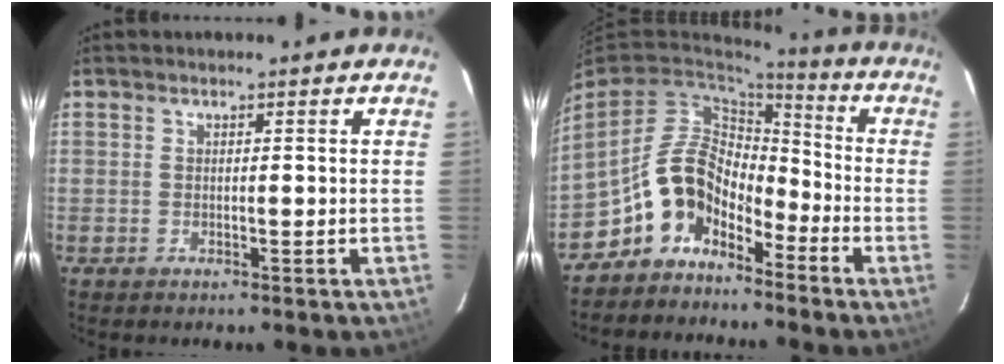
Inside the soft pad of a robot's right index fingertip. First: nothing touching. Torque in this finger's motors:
{"motor_torque": [0.70, -0.35, -0.09, -0.14]}